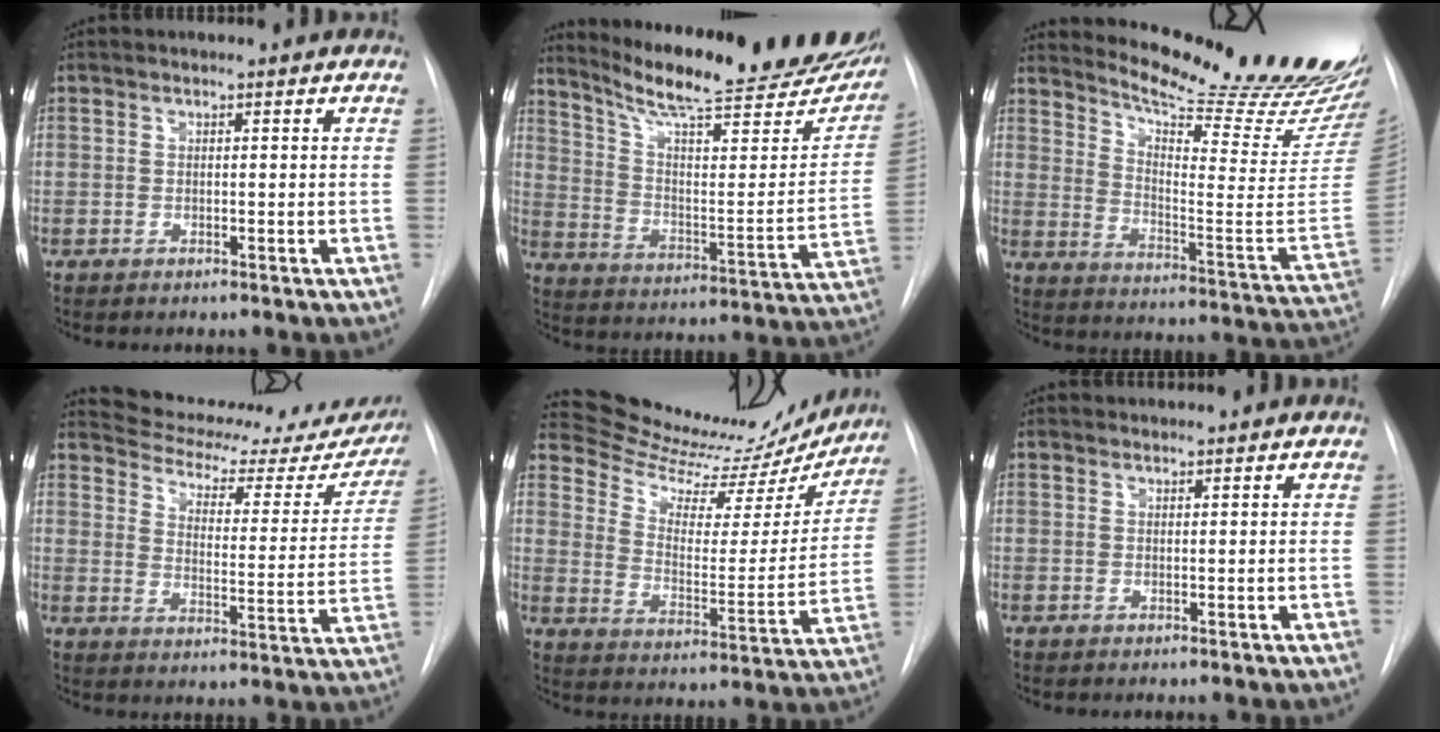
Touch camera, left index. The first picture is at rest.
{"total": 28.2, "force": [23.3, 4.8, 15.1], "torque": [-0.225, -0.058, 0.312]}
{"total": 25.9, "force": [23.1, 0.3, 11.7], "torque": [-0.178, -0.140, 0.301]}
{"total": 23.1, "force": [21.1, 5.9, 7.2], "torque": [-0.102, -0.057, 0.254]}
{"total": 20.3, "force": [19.6, 4.4, 3.2], "torque": [-0.042, -0.062, 0.256]}
{"total": 0.6, "force": [0.6, 0.0, -0.2], "torque": [-0.004, 0.006, 0.014]}